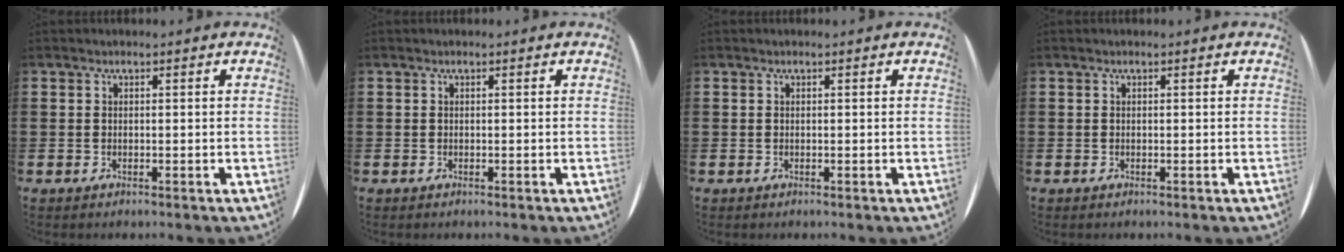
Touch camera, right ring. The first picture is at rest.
{"total": 0.0}
{"total": 0.0}
{"total": 0.0}